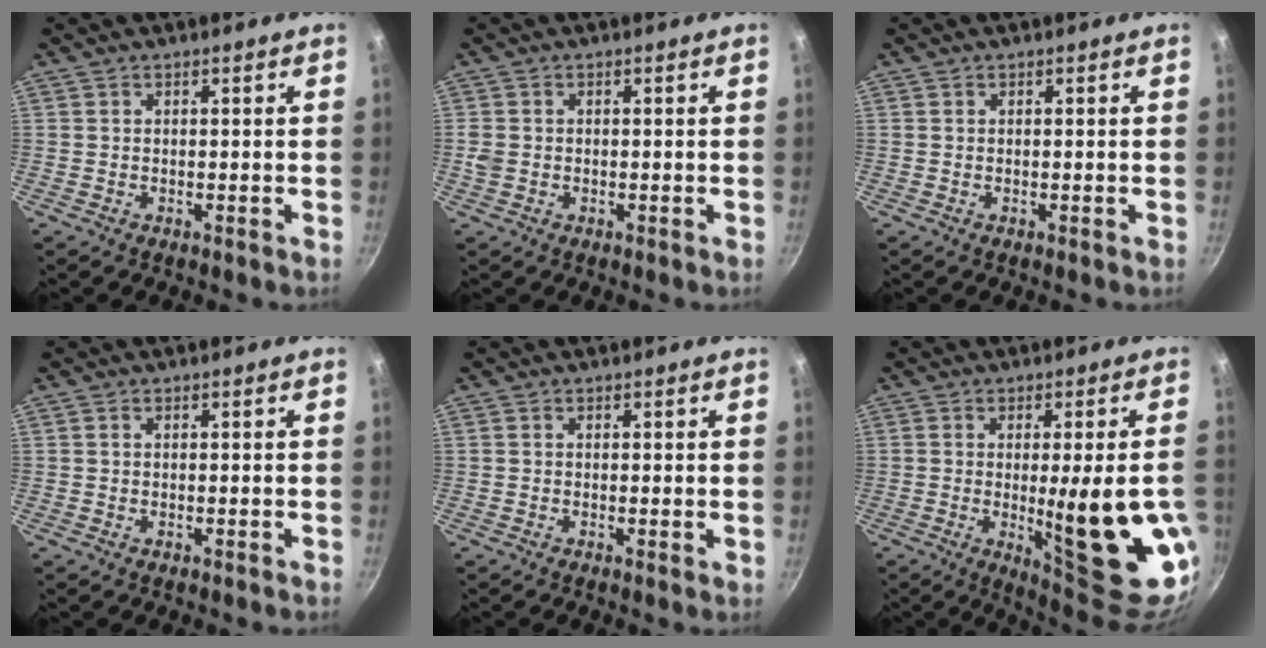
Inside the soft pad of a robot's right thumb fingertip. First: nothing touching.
{"total": 2.0, "force": [-0.2, 1.7, 1.0], "torque": [-0.021, 0.002, -0.004]}
{"total": 0.0}
{"total": 0.0}
{"total": 0.6, "force": [0.1, 0.1, 0.6], "torque": [-0.007, -0.002, 0.001]}
{"total": 19.3, "force": [-3.0, 4.2, 18.6], "torque": [-0.234, -0.019, -0.023]}